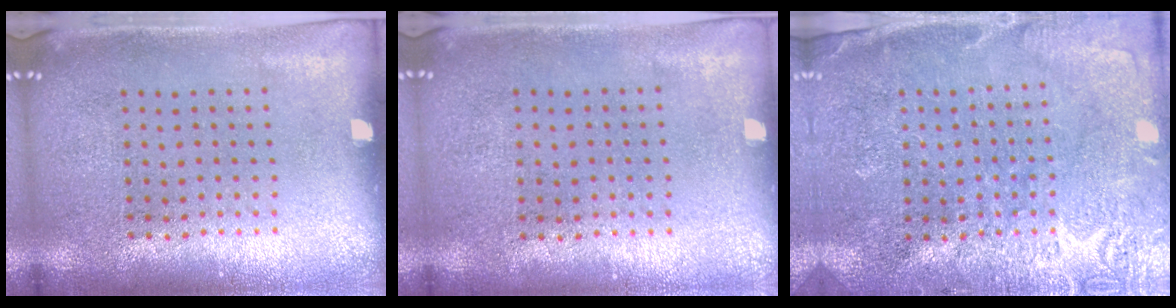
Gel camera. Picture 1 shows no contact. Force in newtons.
{"total": 0.0}
{"total": 2.7, "press": 2.7, "slide": 0.2}